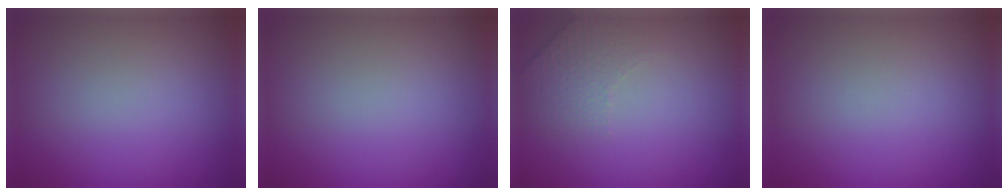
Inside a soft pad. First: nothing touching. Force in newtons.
{"total": 0.0}
{"total": 1.5, "press": 1.0, "slide": 1.1}
{"total": 0.0}